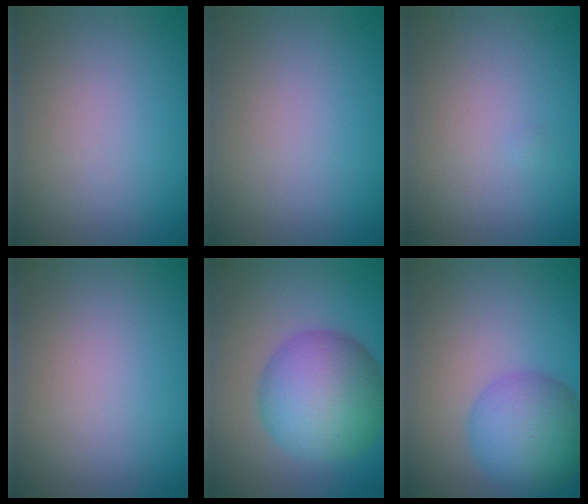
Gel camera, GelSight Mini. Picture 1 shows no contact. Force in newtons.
{"total": 0.0}
{"total": 0.0}
{"total": 0.0}
{"total": 9.0, "press": 9.0, "slide": 0.1}
{"total": 6.2, "press": 6.2, "slide": 0.3}